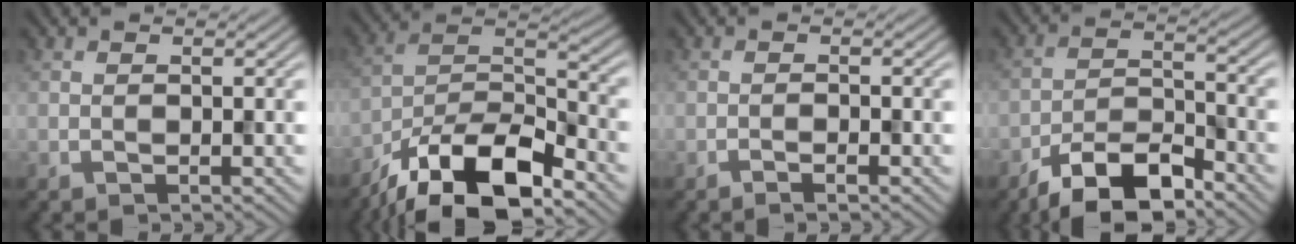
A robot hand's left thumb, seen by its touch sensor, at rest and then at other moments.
{"total": 15.5, "force": [-11.0, 5.3, 9.5], "torque": [-0.180, -0.011, -0.206]}
{"total": 1.2, "force": [-0.8, 0.1, 0.9], "torque": [-0.015, 0.003, -0.016]}
{"total": 8.8, "force": [-6.5, 3.0, 5.2], "torque": [-0.086, 0.000, -0.130]}